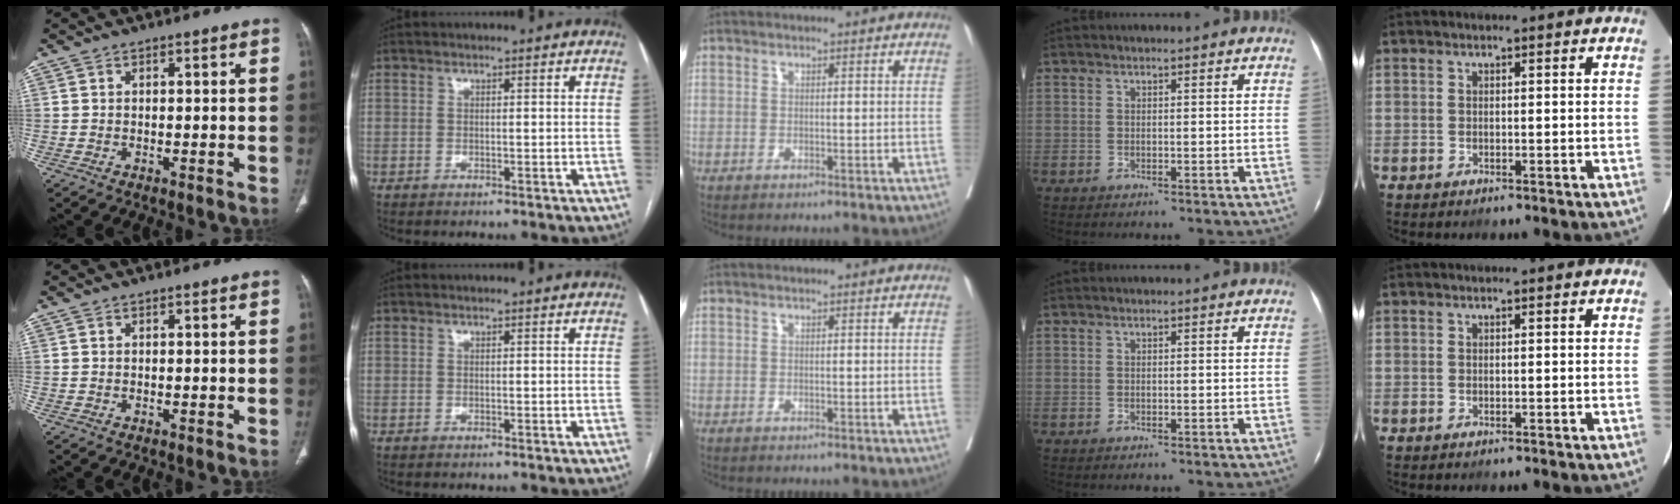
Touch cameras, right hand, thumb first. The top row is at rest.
{}